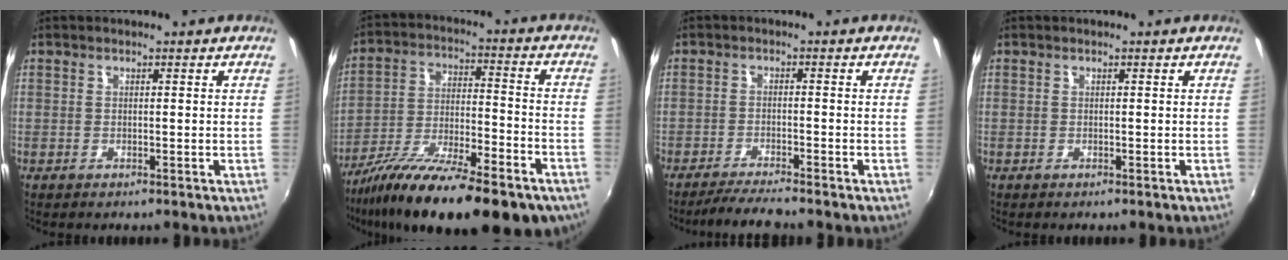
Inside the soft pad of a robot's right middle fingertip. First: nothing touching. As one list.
[{"total": 23.5, "force": [-16.8, 6.1, 15.3], "torque": [-0.255, -0.051, -0.260]}, {"total": 5.4, "force": [-4.9, -0.3, 2.2], "torque": [-0.062, -0.011, -0.087]}, {"total": 0.0}]